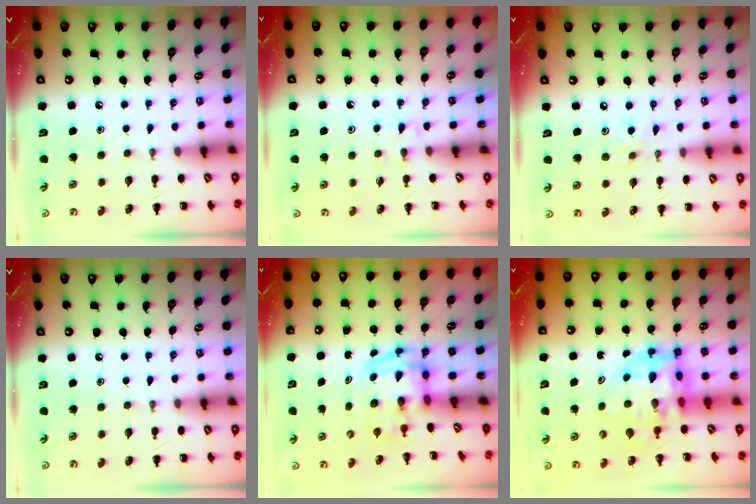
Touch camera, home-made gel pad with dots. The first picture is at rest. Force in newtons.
{"total": 2.9, "press": 2.7, "slide": 1.2}
{"total": 3.0, "press": 2.8, "slide": 1.0}
{"total": 0.0}
{"total": 3.8, "press": 3.7, "slide": 0.6}
{"total": 11.1, "press": 10.6, "slide": 3.6}